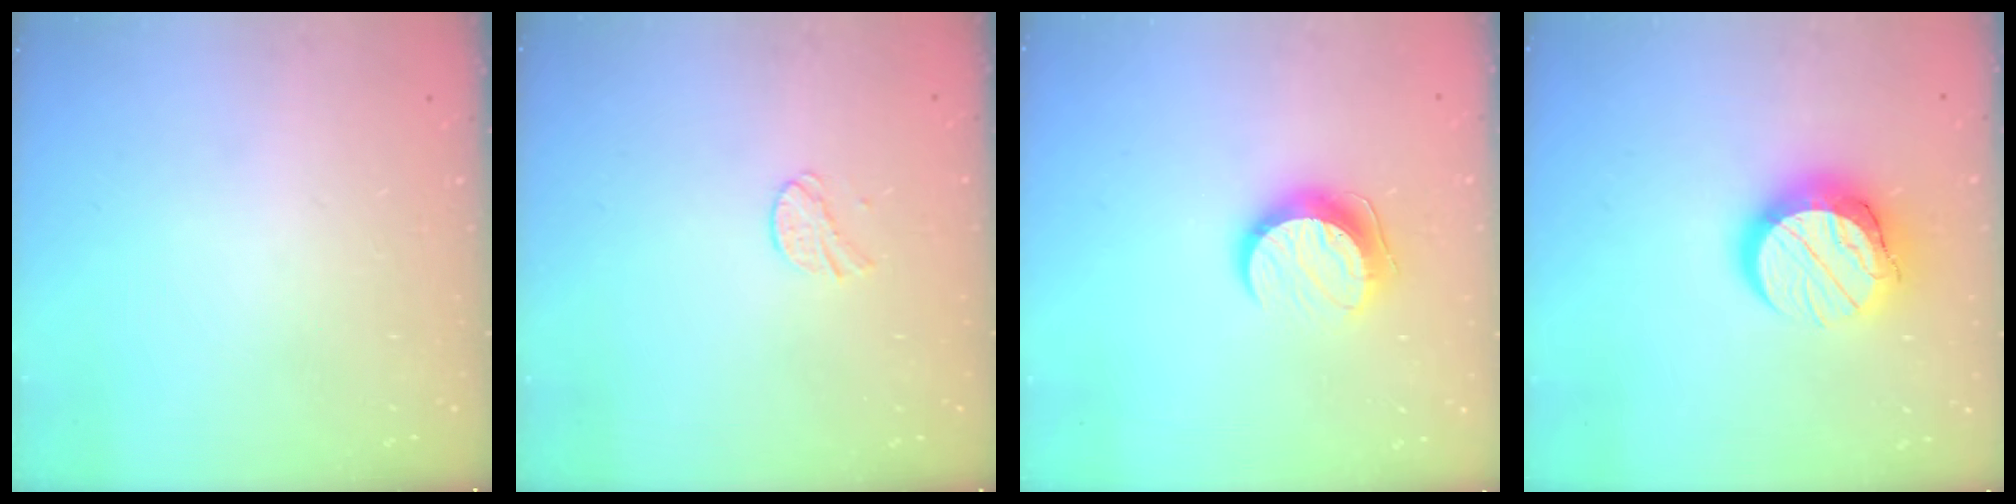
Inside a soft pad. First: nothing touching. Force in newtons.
{"total": 5.6, "press": 5.6, "slide": 0.3}
{"total": 9.8, "press": 9.8, "slide": 0.6}
{"total": 13.9, "press": 13.8, "slide": 1.2}